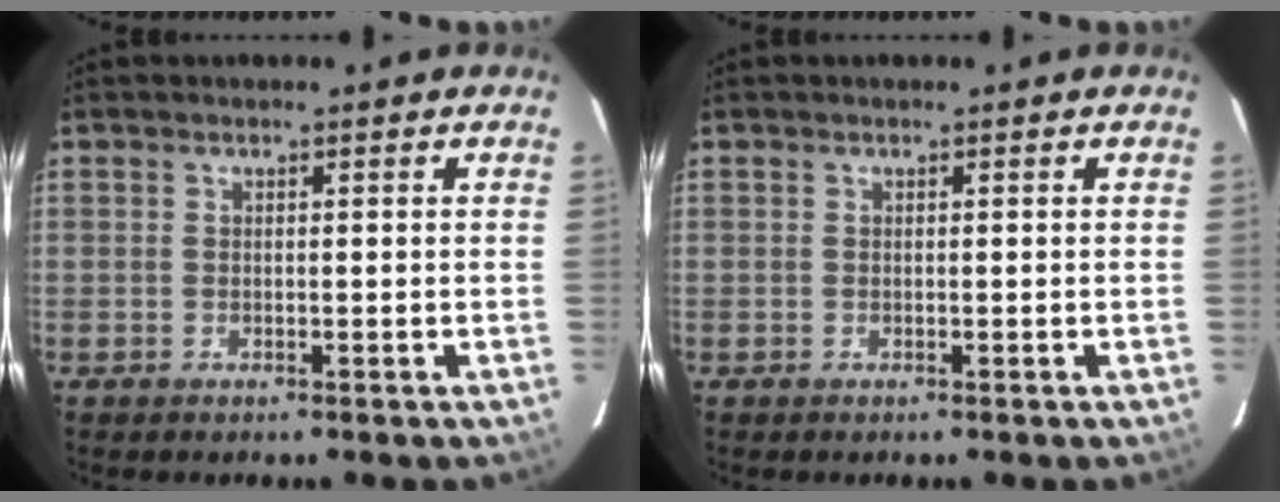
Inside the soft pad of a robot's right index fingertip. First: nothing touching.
{"total": 0.0}